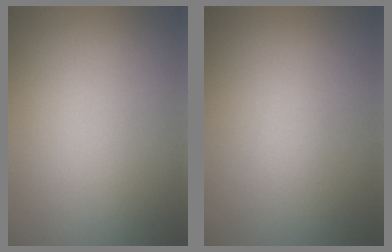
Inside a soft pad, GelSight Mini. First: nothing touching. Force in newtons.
{"total": 0.8, "press": 0.8, "slide": 0.1}